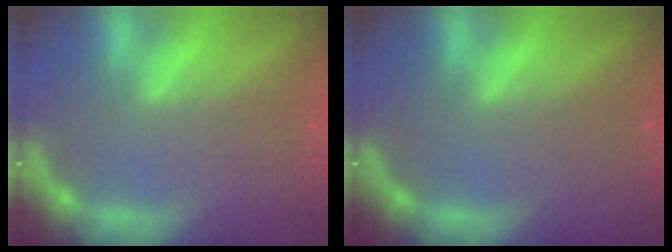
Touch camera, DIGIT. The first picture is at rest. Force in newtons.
{"total": 0.0}